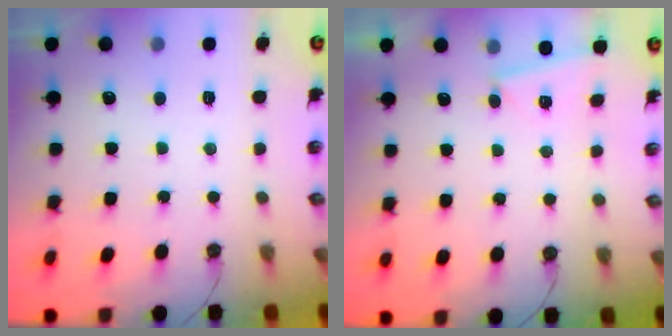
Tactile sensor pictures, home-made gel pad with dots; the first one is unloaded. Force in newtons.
{"total": 2.9, "press": 2.4, "slide": 1.5}